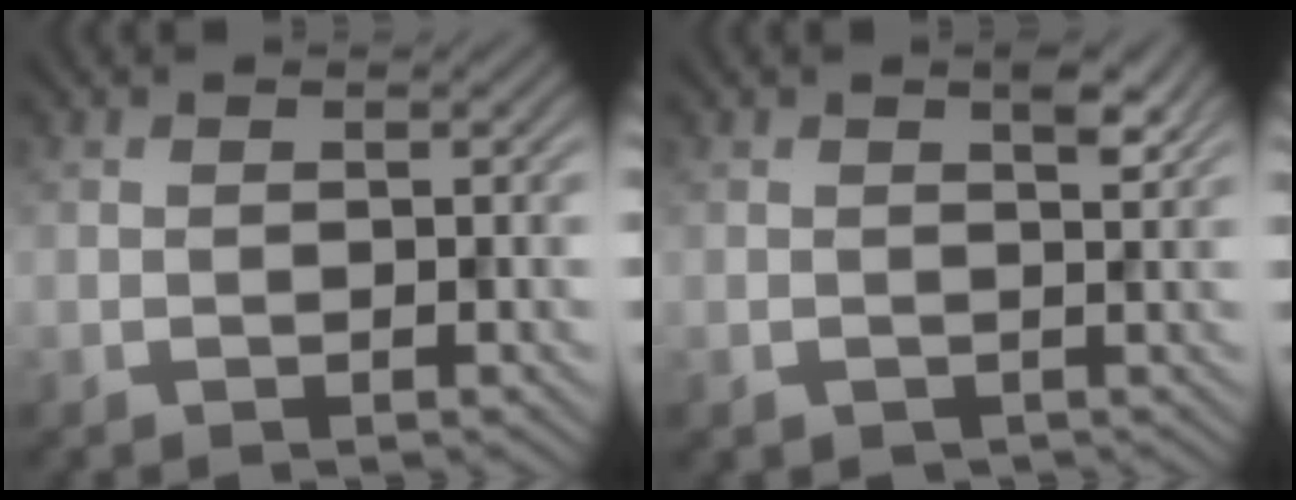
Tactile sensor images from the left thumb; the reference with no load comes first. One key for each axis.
{"total": 1.8, "fx": 0.9, "fy": 1.1, "fz": 1.2, "tx": -0.019, "ty": -0.007, "tz": 0.016}